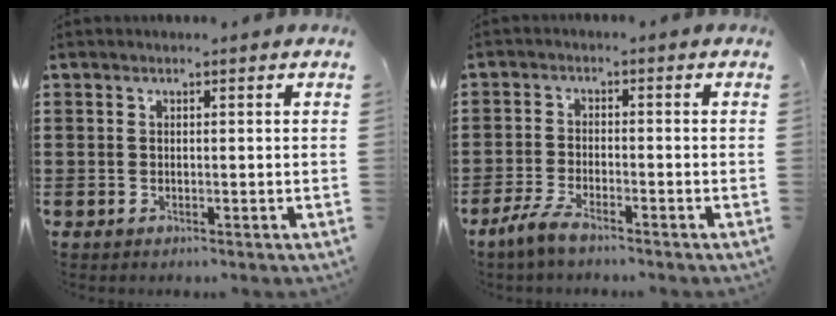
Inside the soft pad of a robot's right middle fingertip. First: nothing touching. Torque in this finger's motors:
{"motor_torque": [1.91, 0.23, 0.31, 0.08]}